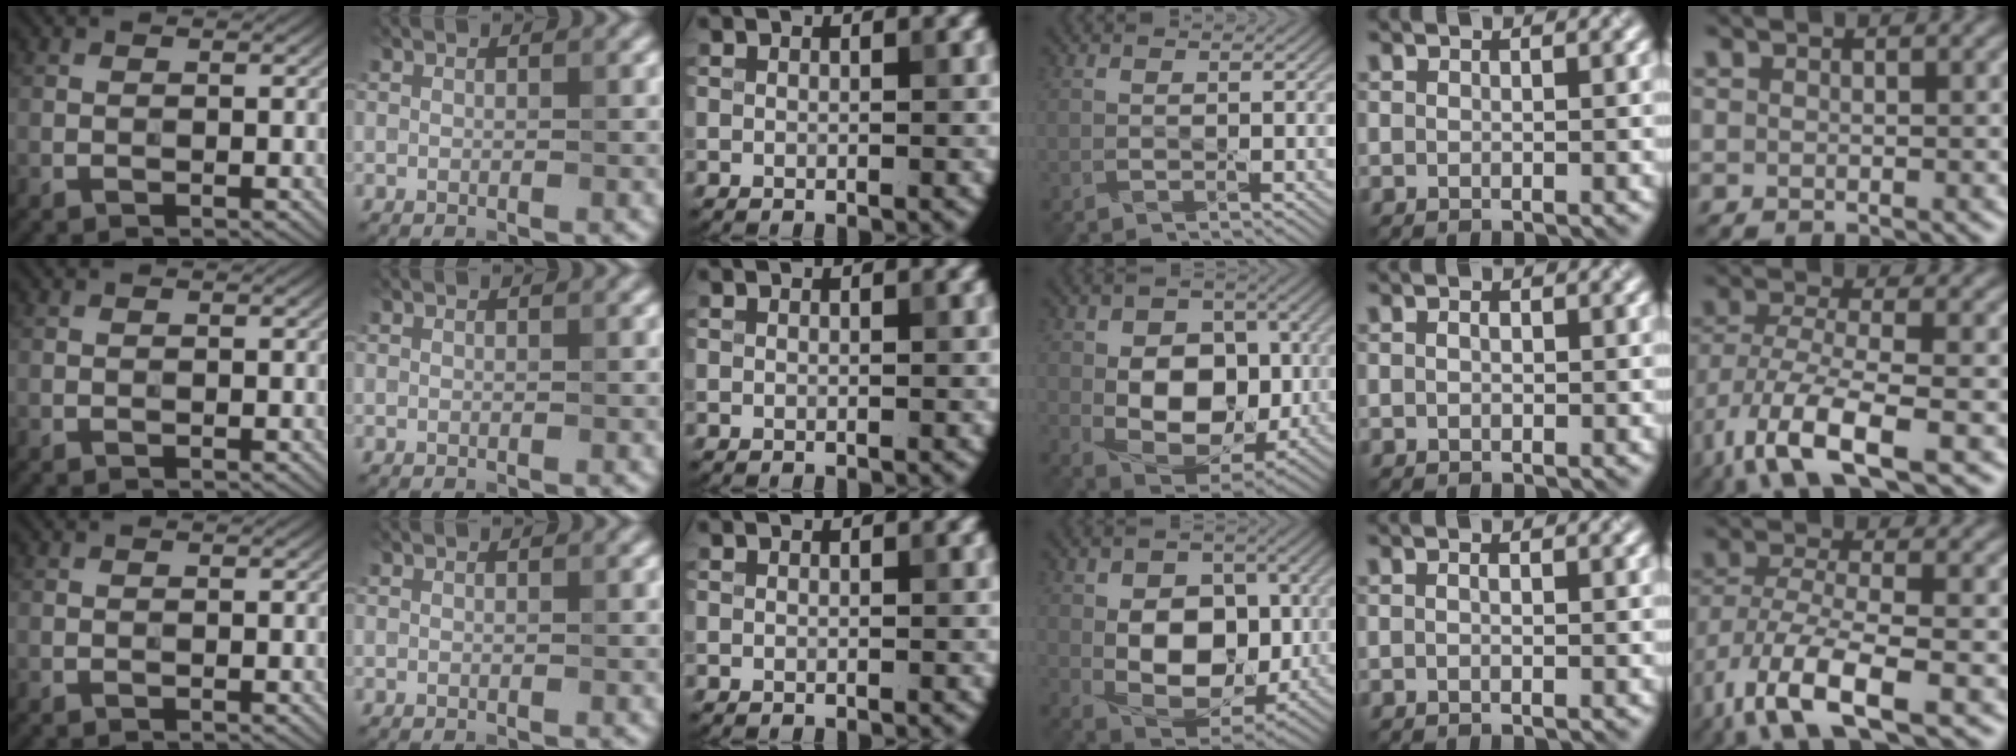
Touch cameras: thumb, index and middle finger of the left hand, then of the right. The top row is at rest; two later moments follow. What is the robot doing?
{"motion": "wipe", "object": "phone"}